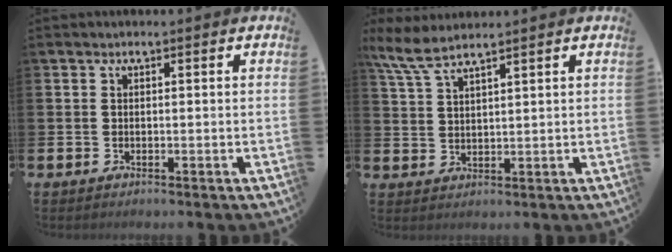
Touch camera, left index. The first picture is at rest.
{"total": 5.4, "force": [4.8, 0.5, 2.5], "torque": [-0.062, -0.016, 0.086]}